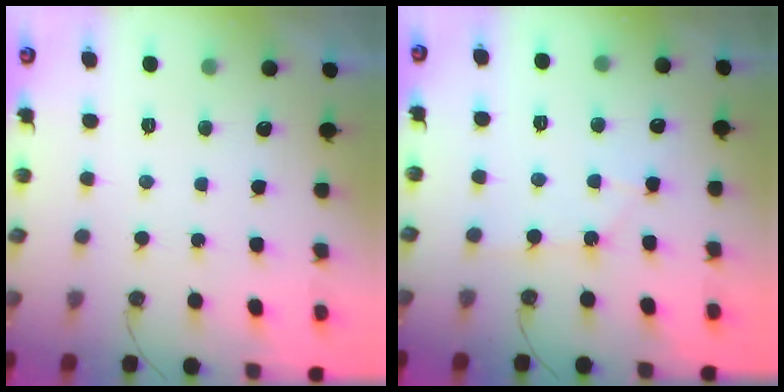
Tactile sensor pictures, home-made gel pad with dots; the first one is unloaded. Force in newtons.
{"total": 4.7, "press": 4.6, "slide": 0.7}